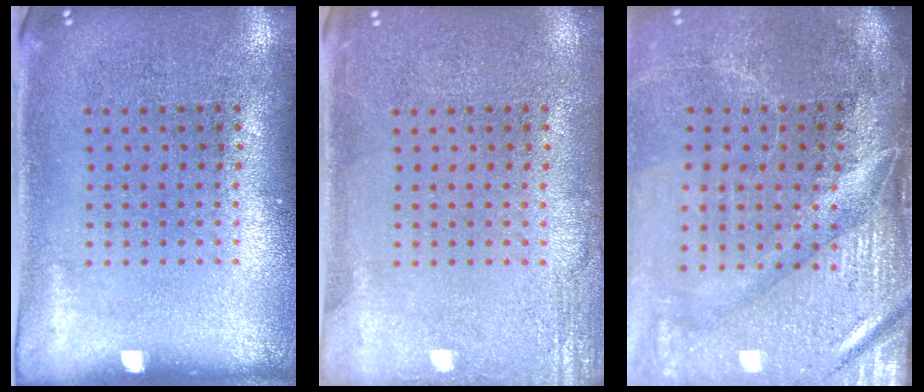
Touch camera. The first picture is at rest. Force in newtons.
{"total": 2.2, "press": 2.2, "slide": 0.4}
{"total": 4.6, "press": 3.9, "slide": 2.5}